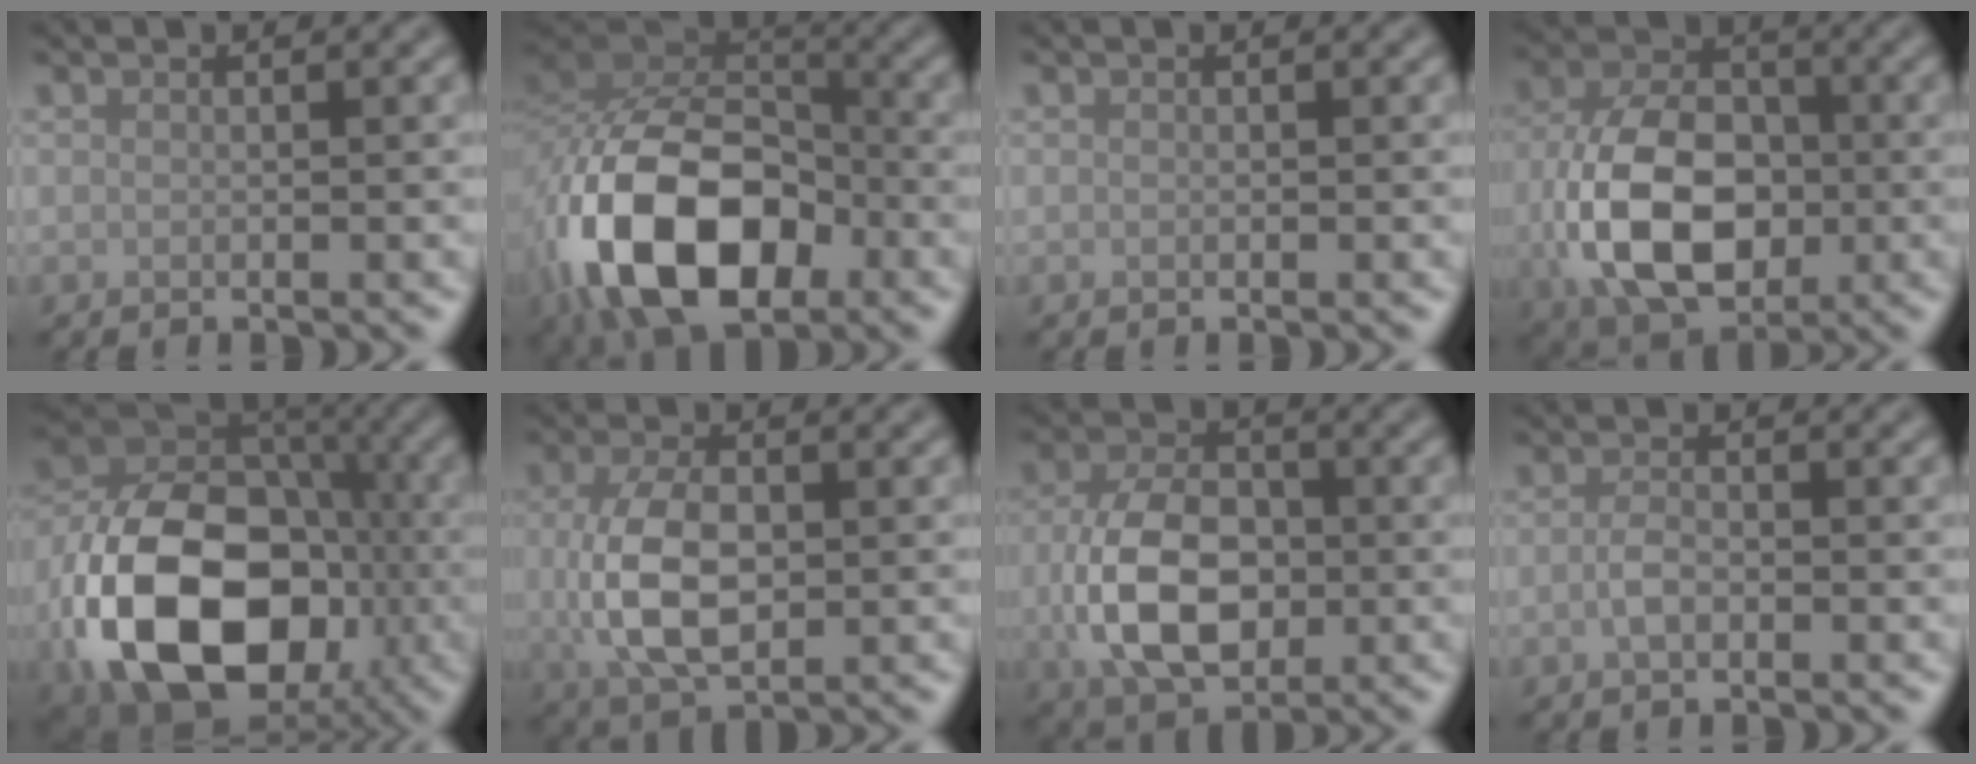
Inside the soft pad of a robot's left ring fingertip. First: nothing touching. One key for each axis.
{"total": 14.0, "fx": -5.7, "fy": 8.3, "fz": 9.7, "tx": -0.196, "ty": -0.011, "tz": -0.111}
{"total": 0.0}
{"total": 11.1, "fx": -1.9, "fy": 7.3, "fz": 8.1, "tx": -0.172, "ty": -0.010, "tz": -0.039}
{"total": 17.2, "fx": -5.2, "fy": 11.8, "fz": 11.4, "tx": -0.207, "ty": -0.020, "tz": -0.098}
{"total": 7.0, "fx": -0.2, "fy": 4.1, "fz": 5.7, "tx": -0.129, "ty": -0.005, "tz": -0.003}
{"total": 8.4, "fx": -1.0, "fy": 5.5, "fz": 6.3, "tx": -0.134, "ty": -0.006, "tz": -0.020}
{"total": 1.8, "fx": -0.6, "fy": 0.8, "fz": 1.5, "tx": -0.031, "ty": 0.000, "tz": -0.014}